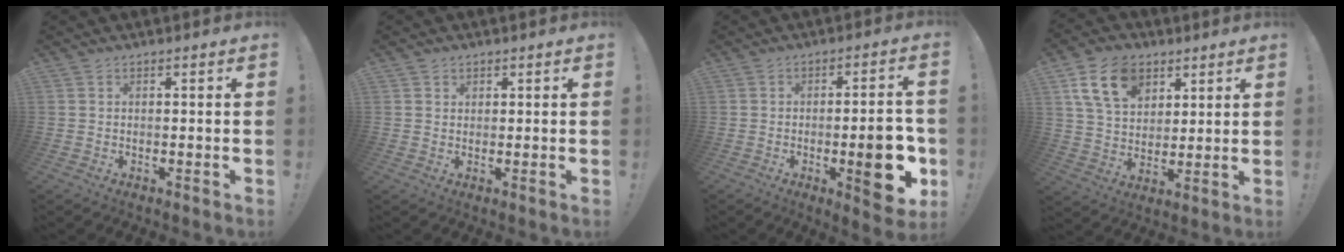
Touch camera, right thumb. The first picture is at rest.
{"total": 1.4, "force": [1.0, 1.0, 0.2], "torque": [0.002, -0.003, 0.017]}
{"total": 13.5, "force": [-3.3, 4.2, 12.4], "torque": [-0.138, -0.001, -0.044]}
{"total": 15.1, "force": [7.6, 10.1, 8.4], "torque": [-0.135, -0.023, 0.144]}